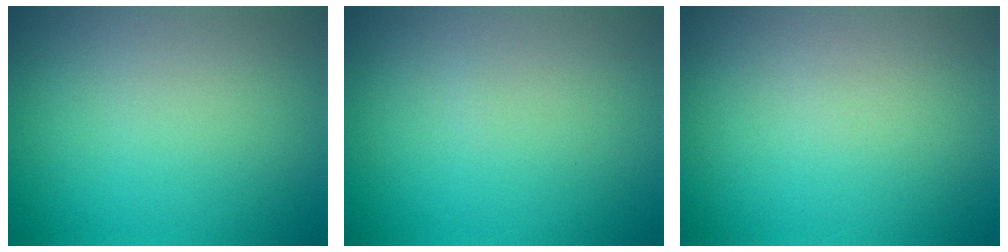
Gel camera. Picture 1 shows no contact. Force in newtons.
{"total": 0.0}
{"total": 0.0}